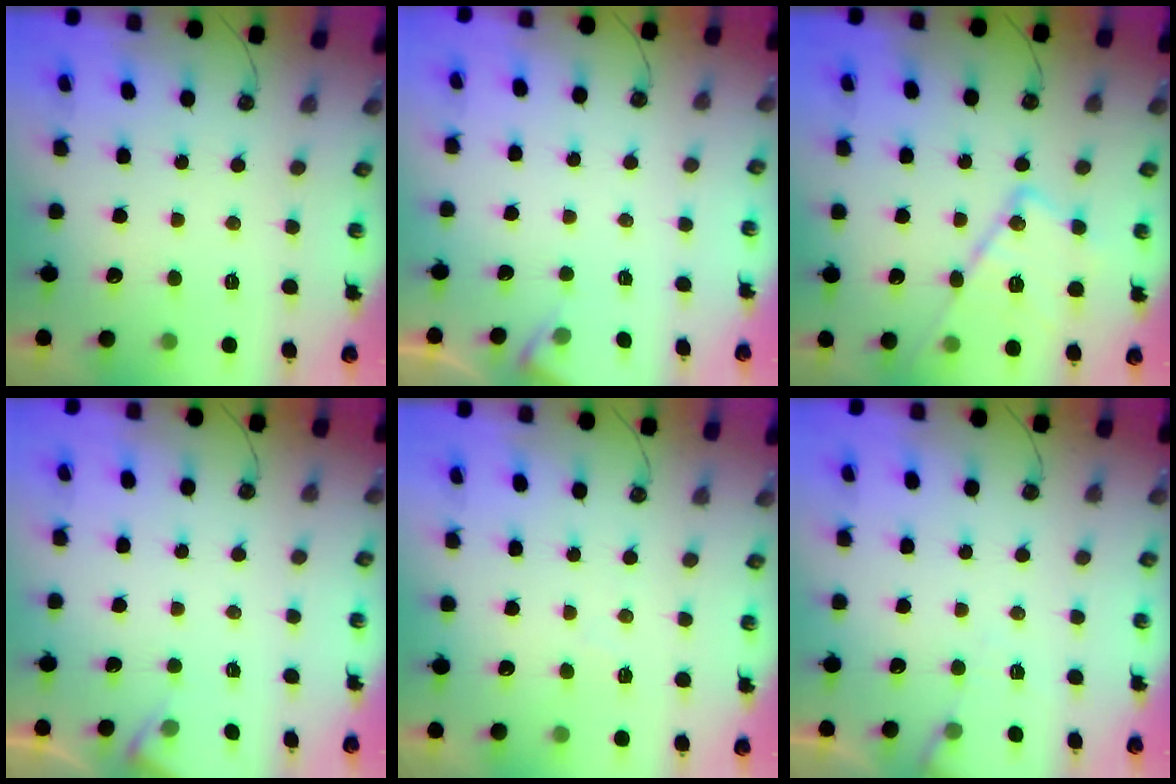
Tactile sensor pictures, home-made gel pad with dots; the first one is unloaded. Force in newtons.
{"total": 3.0, "press": 3.0, "slide": 0.4}
{"total": 15.9, "press": 15.9, "slide": 0.9}
{"total": 3.0, "press": 3.0, "slide": 0.4}
{"total": 5.1, "press": 5.1, "slide": 0.6}
{"total": 4.2, "press": 4.1, "slide": 0.6}